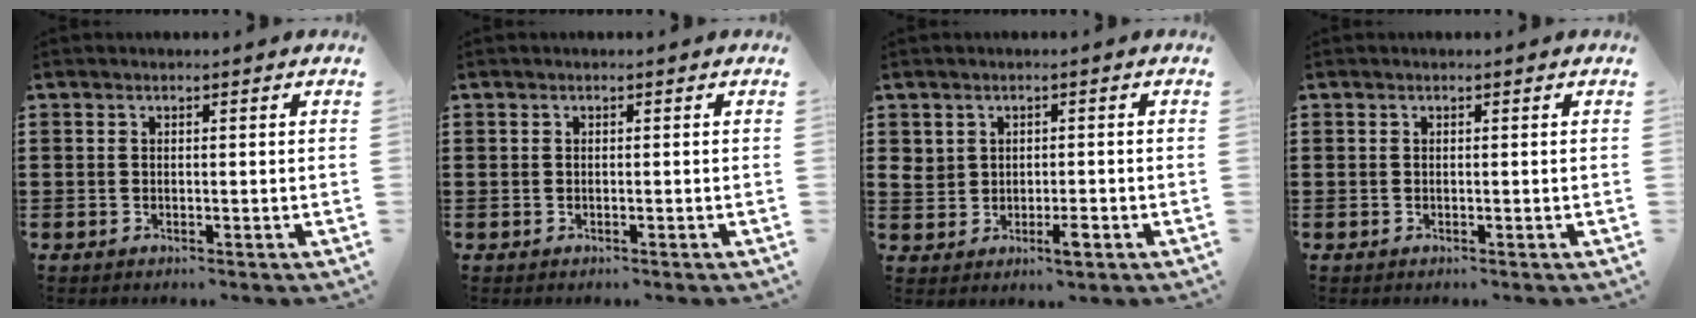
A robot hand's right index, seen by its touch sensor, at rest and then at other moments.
{"total": 0.0}
{"total": 2.8, "force": [-0.3, 2.1, 1.9], "torque": [-0.048, 0.002, -0.008]}
{"total": 0.0}